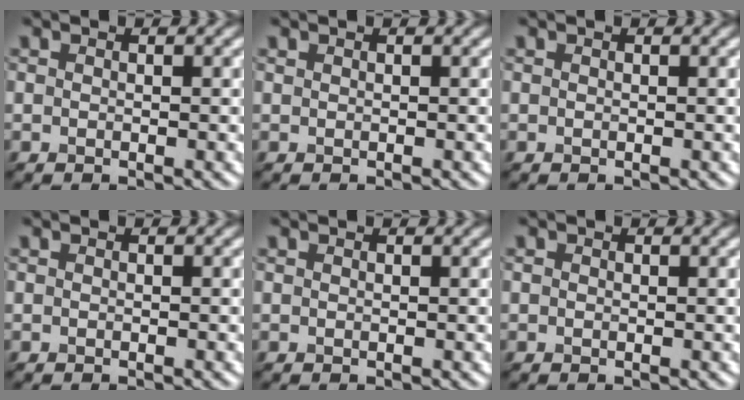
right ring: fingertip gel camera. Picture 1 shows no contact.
{"total": 0.8, "force": [-0.3, -0.5, -0.5], "torque": [-0.003, -0.008, 0.004]}
{"total": 0.0}
{"total": 0.0}
{"total": 0.0}
{"total": 0.0}